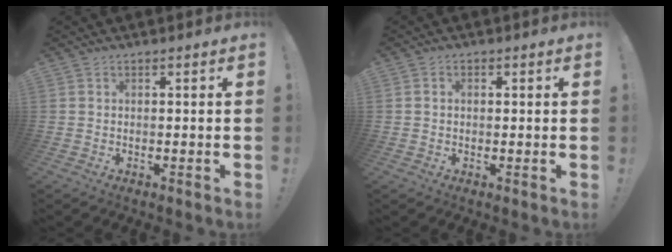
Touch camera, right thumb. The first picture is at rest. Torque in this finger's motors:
{"motor_torque": [-0.17, 0.06, -0.33, 0.22, -0.03]}